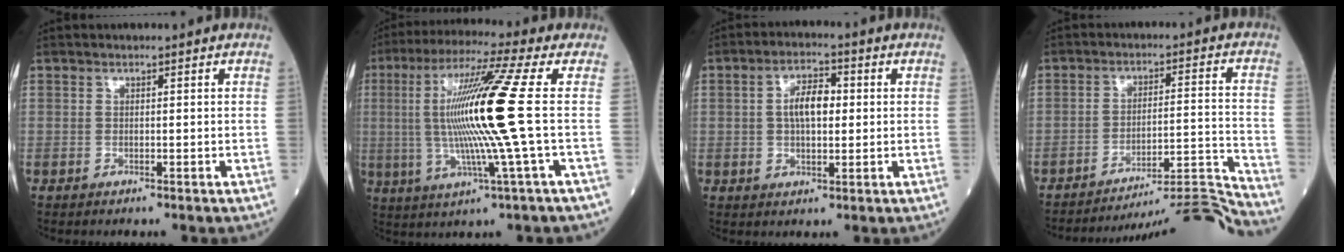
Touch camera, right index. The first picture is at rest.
{"total": 15.8, "force": [0.7, -1.8, 15.7], "torque": [-0.306, 0.001, 0.001]}
{"total": 5.9, "force": [0.6, 2.6, 5.3], "torque": [-0.099, 0.011, 0.009]}
{"total": 13.9, "force": [-13.4, -3.6, 1.1], "torque": [0.010, 0.024, -0.204]}